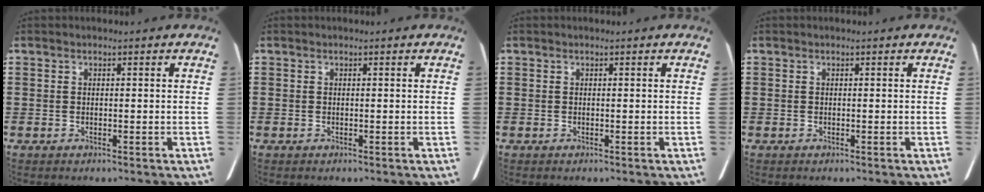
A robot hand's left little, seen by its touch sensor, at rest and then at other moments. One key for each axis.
{"total": 0.0}
{"total": 0.0}
{"total": 0.0}